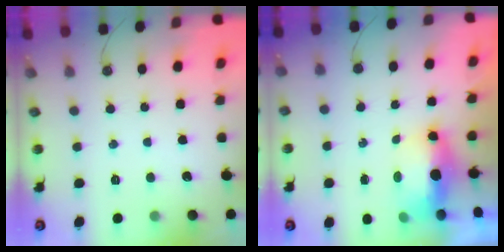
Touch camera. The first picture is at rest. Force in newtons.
{"total": 7.0, "press": 7.0, "slide": 0.3}